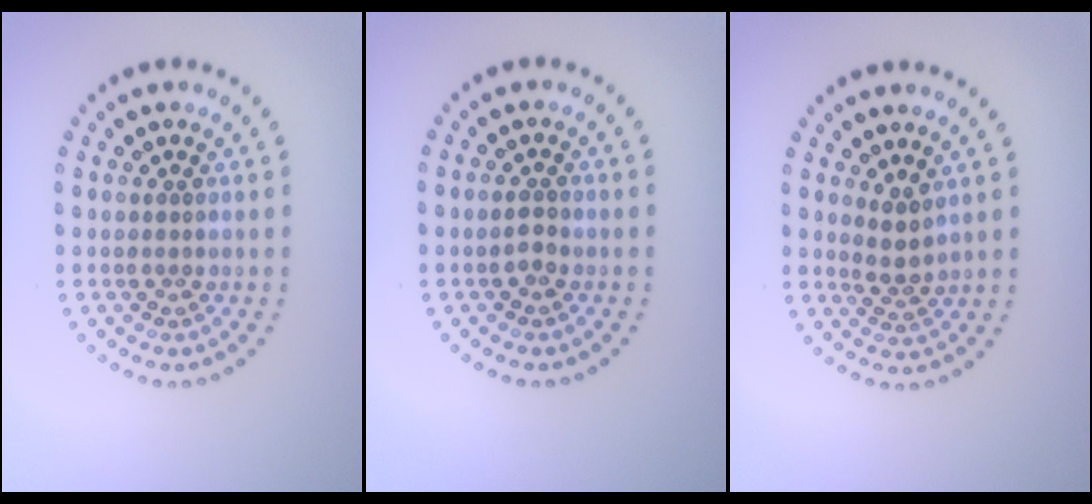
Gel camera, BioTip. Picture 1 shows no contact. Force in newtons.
{"total": 1.1, "press": 1.0, "slide": 0.3}
{"total": 1.7, "press": 1.3, "slide": 1.1}